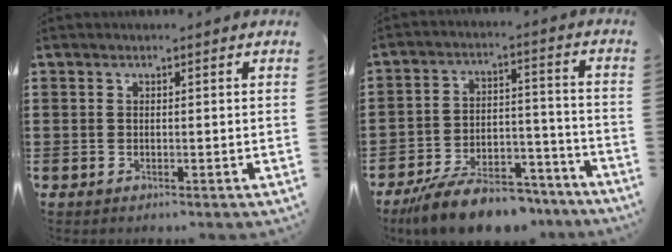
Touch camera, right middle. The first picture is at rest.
{"total": 9.9, "force": [-8.6, 2.5, 4.0], "torque": [-0.066, 0.031, -0.161]}